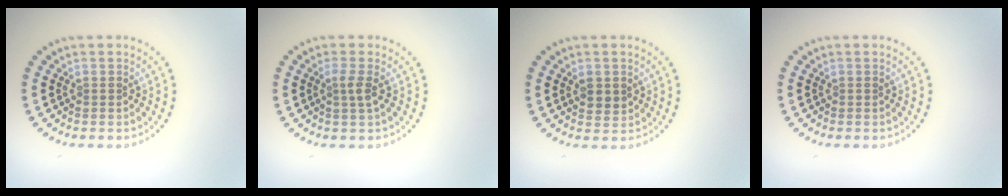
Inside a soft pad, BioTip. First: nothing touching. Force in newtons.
{"total": 1.4, "press": 1.1, "slide": 0.9}
{"total": 1.8, "press": 1.7, "slide": 0.4}
{"total": 0.0}